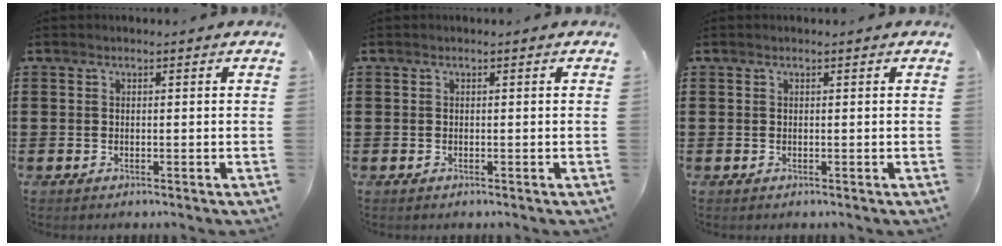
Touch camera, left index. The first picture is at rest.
{"total": 0.0}
{"total": 0.0}